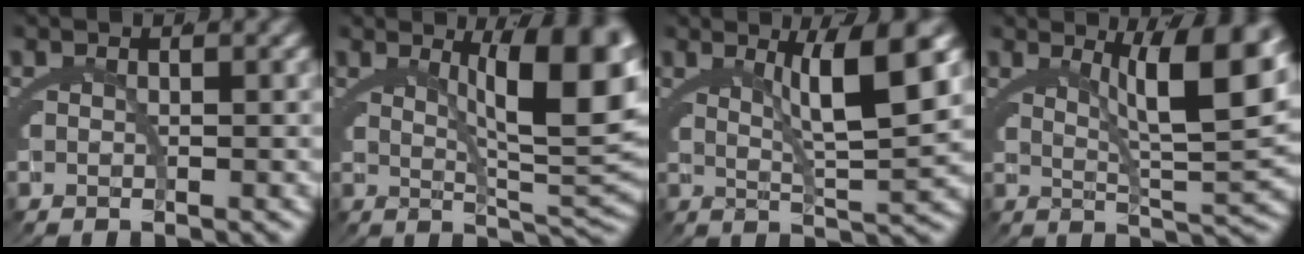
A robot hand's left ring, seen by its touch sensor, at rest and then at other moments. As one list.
[{"total": 10.4, "force": [3.1, 2.9, 9.6], "torque": [-0.106, 0.000, 0.051]}, {"total": 6.2, "force": [2.3, 0.8, 5.7], "torque": [-0.084, 0.000, 0.044]}, {"total": 8.4, "force": [3.1, 1.5, 7.6], "torque": [-0.100, 0.002, 0.054]}]